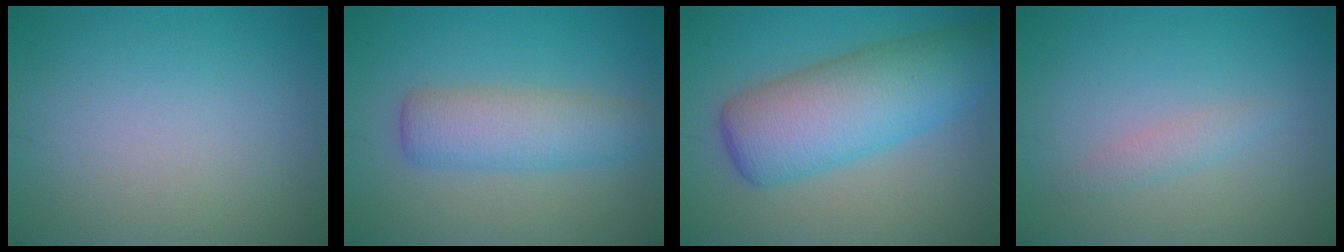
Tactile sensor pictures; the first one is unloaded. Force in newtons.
{"total": 4.6, "press": 4.6, "slide": 0.1}
{"total": 8.8, "press": 8.7, "slide": 0.2}
{"total": 1.3, "press": 1.3, "slide": 0.0}